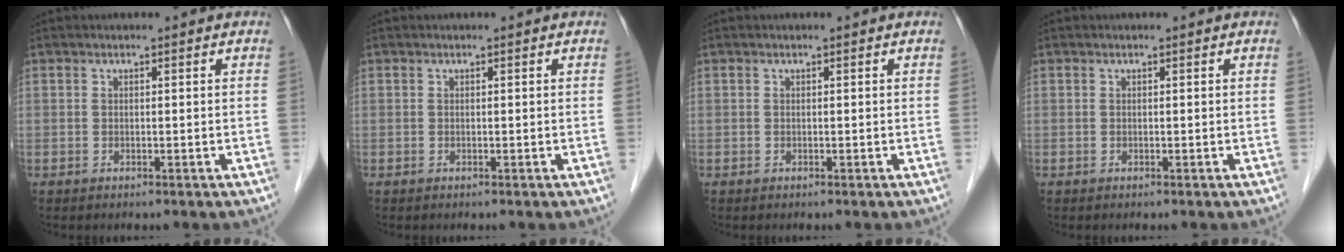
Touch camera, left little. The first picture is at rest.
{"total": 0.0}
{"total": 0.0}
{"total": 0.0}